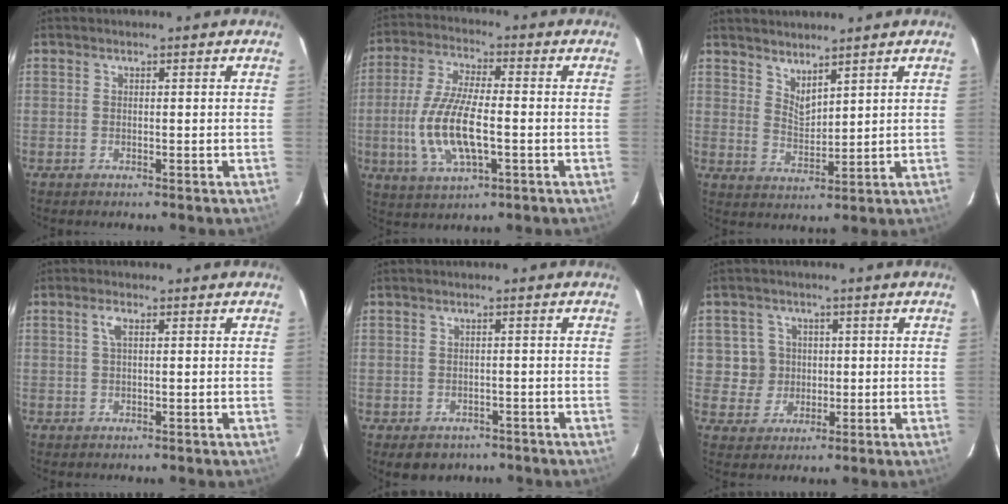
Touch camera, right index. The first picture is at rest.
{"total": 13.0, "force": [-2.6, 4.7, 11.9], "torque": [-0.249, -0.007, -0.046]}
{"total": 4.5, "force": [3.9, 1.3, 1.8], "torque": [-0.029, -0.008, 0.072]}
{"total": 1.8, "force": [0.6, 0.5, 1.6], "torque": [-0.034, 0.006, 0.011]}
{"total": 4.3, "force": [-2.4, 3.4, 1.2], "torque": [-0.016, 0.005, -0.023]}
{"total": 5.4, "force": [0.5, 5.3, 0.5], "torque": [-0.010, 0.016, 0.015]}